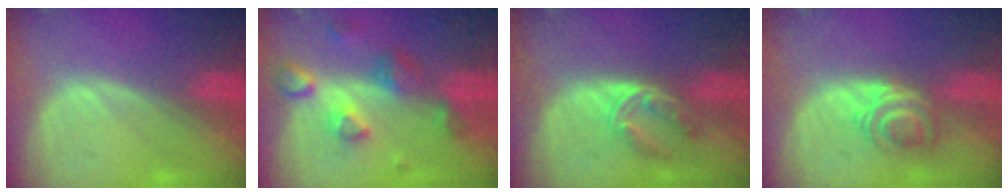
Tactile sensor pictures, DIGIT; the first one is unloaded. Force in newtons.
{"total": 7.7, "press": 6.9, "slide": 3.5}
{"total": 5.7, "press": 4.5, "slide": 3.4}
{"total": 5.9, "press": 4.8, "slide": 3.4}